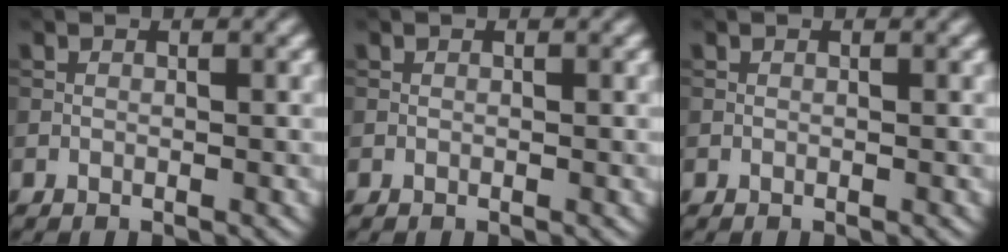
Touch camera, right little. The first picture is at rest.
{"total": 0.0}
{"total": 0.0}